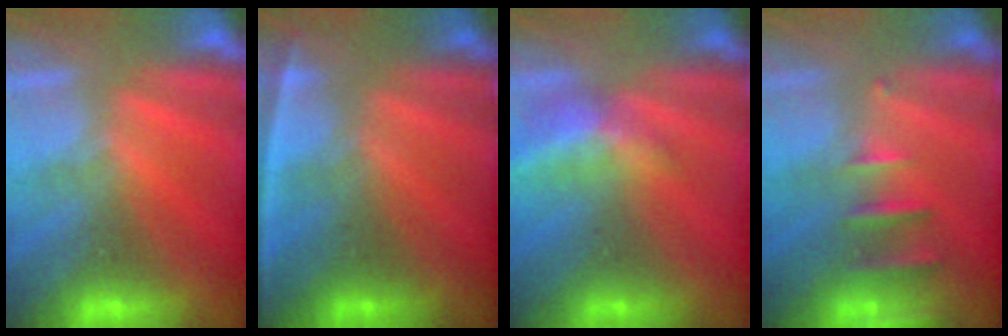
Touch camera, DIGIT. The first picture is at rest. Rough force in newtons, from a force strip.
{"total": 2.6}
{"total": 2.3}
{"total": 2.4}